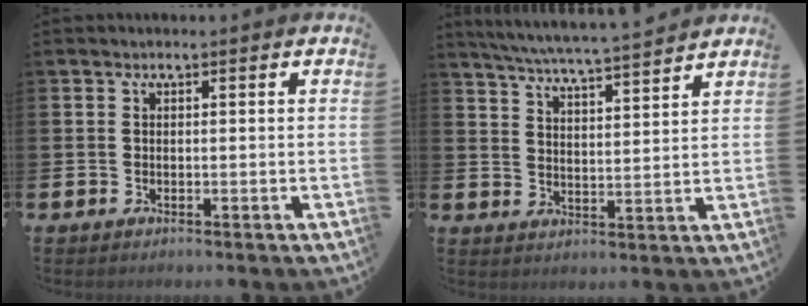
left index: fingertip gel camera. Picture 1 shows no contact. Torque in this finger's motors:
{"motor_torque": [0.94, -1.20, 0.44, 0.11]}